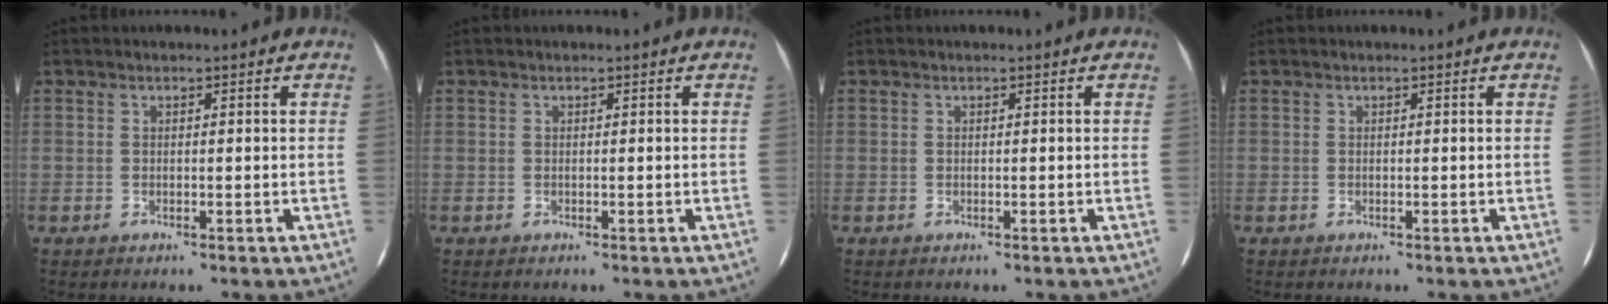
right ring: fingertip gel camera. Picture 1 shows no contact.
{"total": 0.0}
{"total": 0.0}
{"total": 0.0}